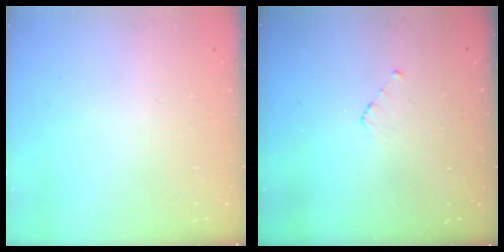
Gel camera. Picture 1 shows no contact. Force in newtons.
{"total": 3.9, "press": 3.9, "slide": 0.2}